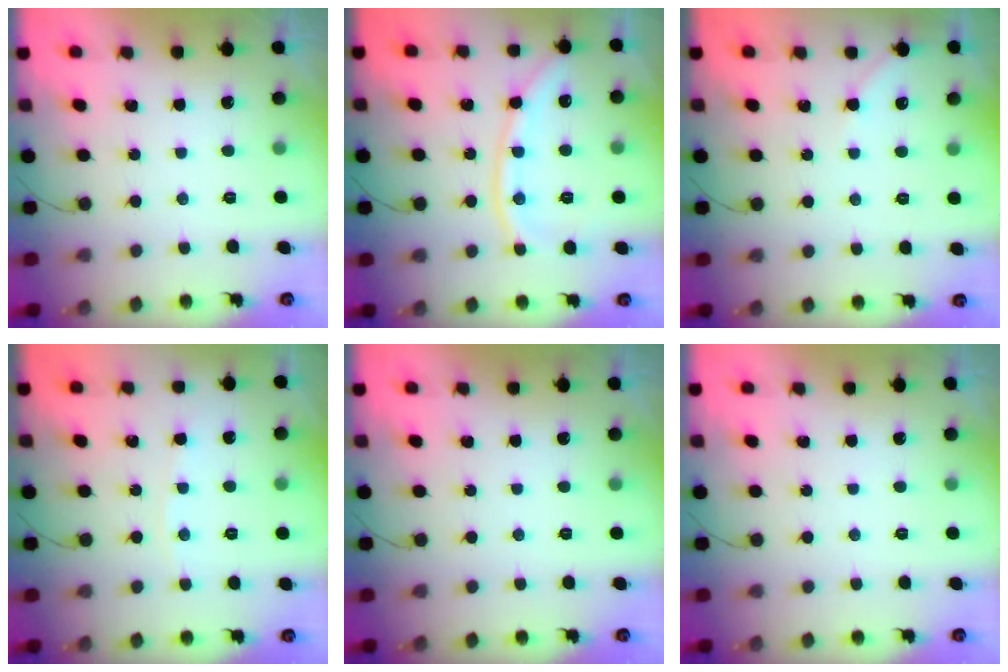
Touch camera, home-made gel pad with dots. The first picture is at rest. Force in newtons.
{"total": 11.8, "press": 11.7, "slide": 1.5}
{"total": 2.9, "press": 2.8, "slide": 0.4}
{"total": 2.0, "press": 2.0, "slide": 0.4}
{"total": 0.0}
{"total": 0.0}